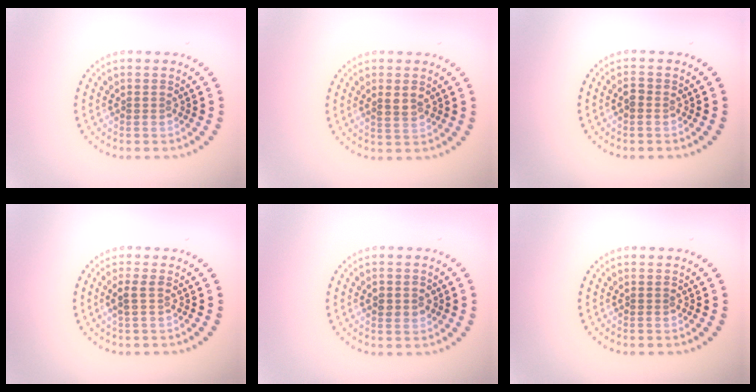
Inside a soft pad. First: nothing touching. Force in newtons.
{"total": 1.6, "press": 1.6, "slide": 0.4}
{"total": 1.1, "press": 1.1, "slide": 0.1}
{"total": 1.3, "press": 1.0, "slide": 0.7}
{"total": 1.5, "press": 1.5, "slide": 0.1}
{"total": 0.0}